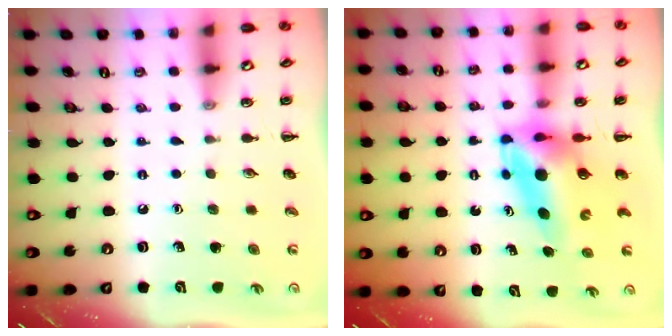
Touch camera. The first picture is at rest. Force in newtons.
{"total": 8.6, "press": 8.3, "slide": 2.4}